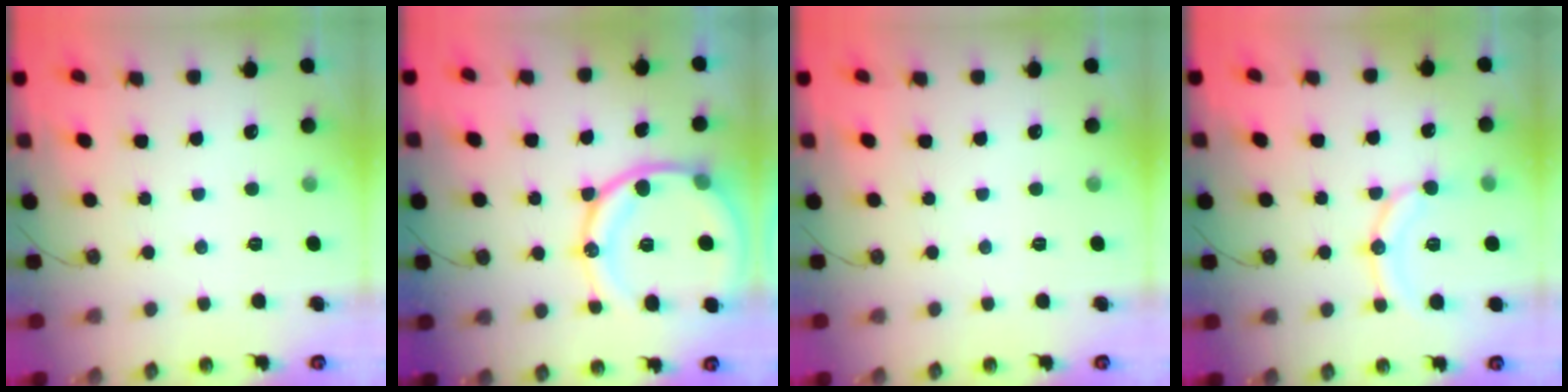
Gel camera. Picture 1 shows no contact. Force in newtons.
{"total": 19.0, "press": 18.9, "slide": 1.9}
{"total": 0.0}
{"total": 13.9, "press": 13.5, "slide": 3.3}